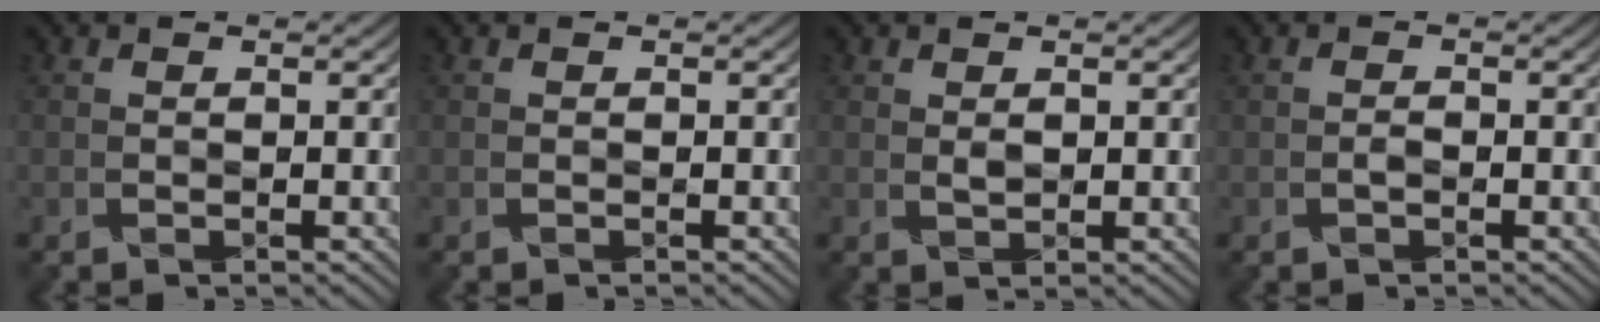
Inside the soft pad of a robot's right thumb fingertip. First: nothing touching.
{"total": 0.0}
{"total": 1.1, "force": [0.5, 0.7, 0.6], "torque": [-0.013, -0.001, 0.014]}
{"total": 0.5, "force": [-0.4, 0.2, 0.4], "torque": [-0.006, 0.004, -0.006]}